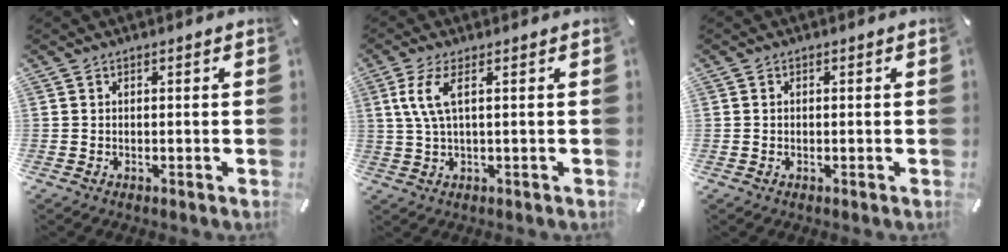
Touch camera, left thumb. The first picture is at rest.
{"total": 6.0, "force": [1.6, 1.2, 5.7], "torque": [-0.128, -0.009, 0.023]}
{"total": 0.7, "force": [0.0, 0.3, 0.6], "torque": [-0.014, 0.001, -0.001]}